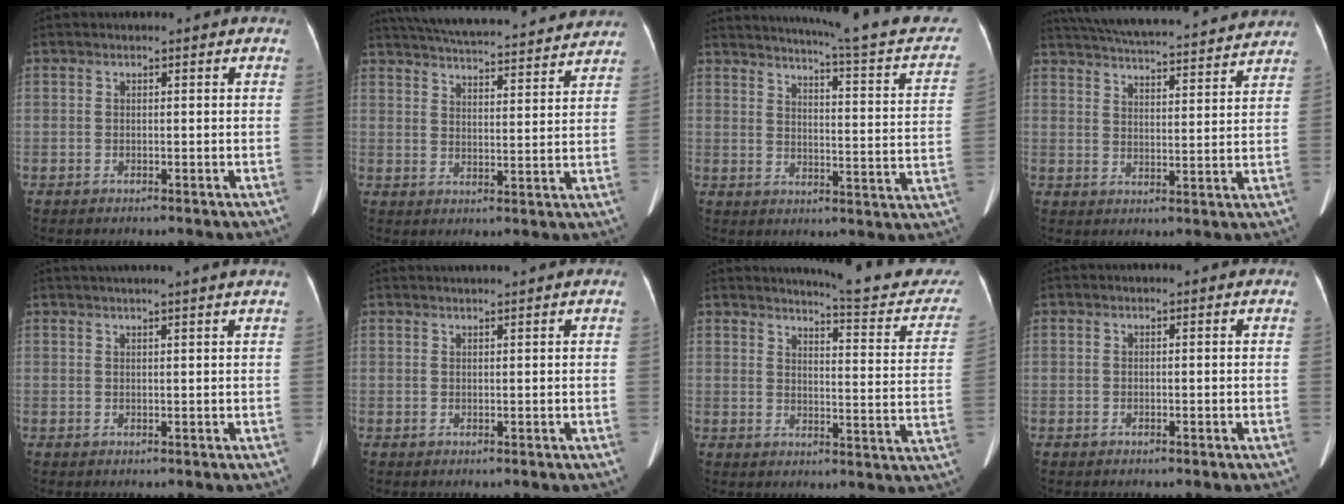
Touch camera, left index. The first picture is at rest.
{"total": 24.7, "force": [22.7, 3.4, 9.1], "torque": [-0.159, 0.010, 0.302]}
{"total": 21.3, "force": [18.5, 1.3, 10.4], "torque": [-0.138, -0.040, 0.216]}
{"total": 23.9, "force": [21.9, 3.0, 9.0], "torque": [-0.159, 0.014, 0.296]}
{"total": 6.3, "force": [5.3, -1.4, 3.1], "torque": [-0.036, 0.025, 0.065]}
{"total": 2.4, "force": [2.2, -0.8, 0.8], "torque": [-0.008, 0.020, 0.044]}
{"total": 15.6, "force": [14.9, 1.5, 4.4], "torque": [-0.039, -0.070, 0.161]}
{"total": 0.0}